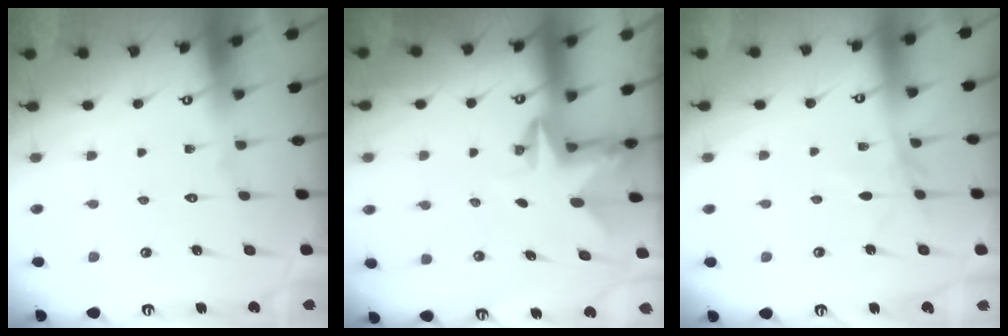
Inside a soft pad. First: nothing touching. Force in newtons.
{"total": 2.4, "press": 2.4, "slide": 0.4}
{"total": 3.5, "press": 3.4, "slide": 0.4}